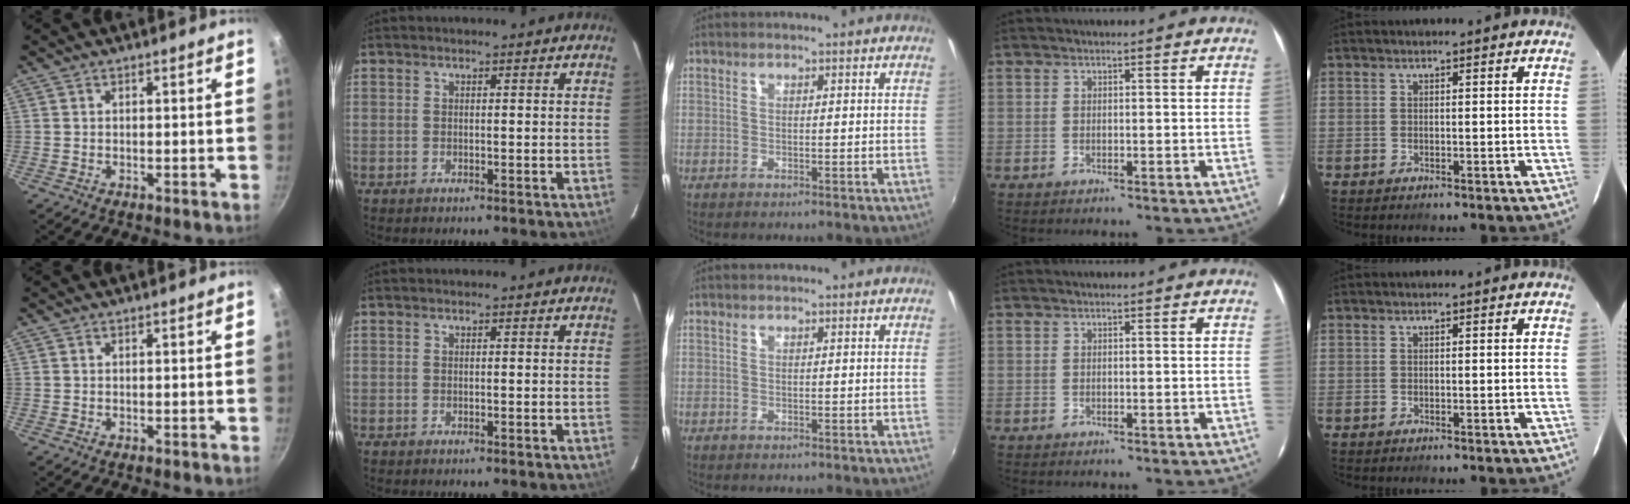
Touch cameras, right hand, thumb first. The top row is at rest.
{}